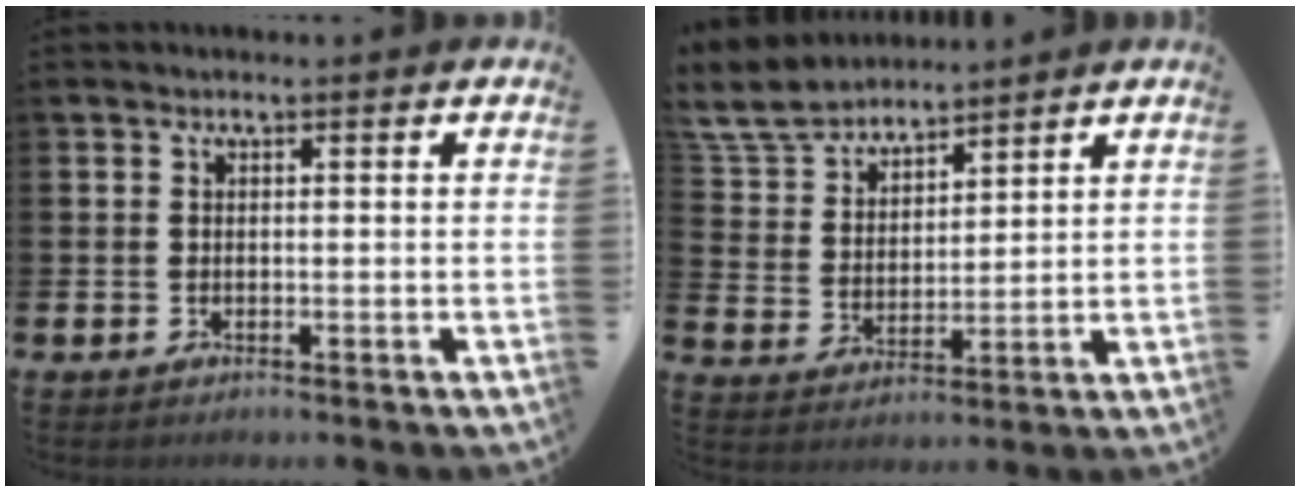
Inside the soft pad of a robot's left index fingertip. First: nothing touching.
{"total": 7.5, "force": [6.9, 2.4, 1.5], "torque": [-0.064, -0.029, 0.129]}